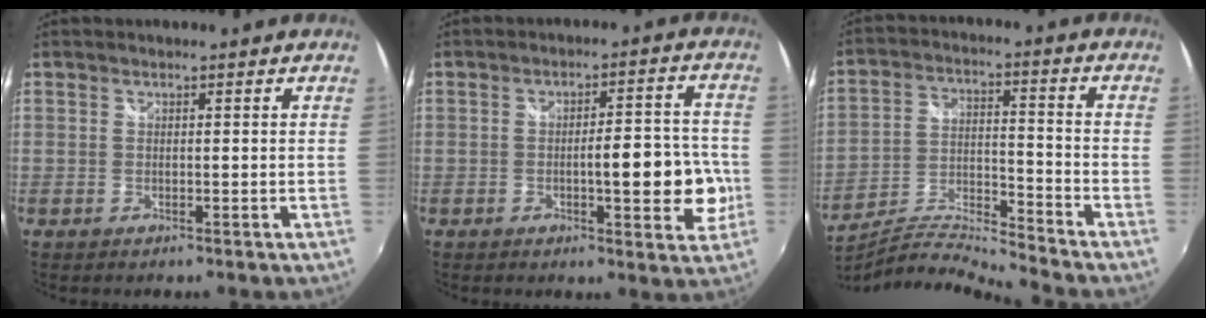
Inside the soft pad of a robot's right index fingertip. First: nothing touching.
{"total": 9.9, "force": [-2.1, 2.5, 9.4], "torque": [-0.141, -0.001, -0.019]}
{"total": 10.9, "force": [-10.4, -2.0, 2.2], "torque": [-0.045, 0.000, -0.199]}